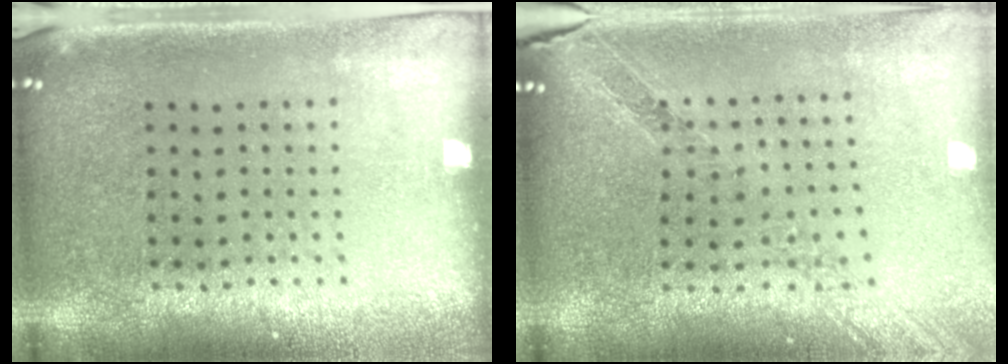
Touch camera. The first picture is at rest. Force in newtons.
{"total": 1.0, "press": 1.0, "slide": 0.0}